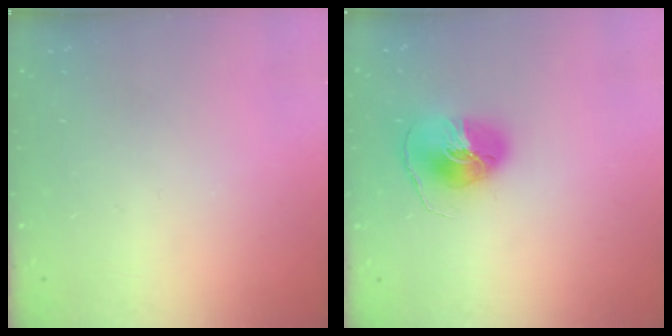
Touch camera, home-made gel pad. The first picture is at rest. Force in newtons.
{"total": 9.6, "press": 9.6, "slide": 0.8}